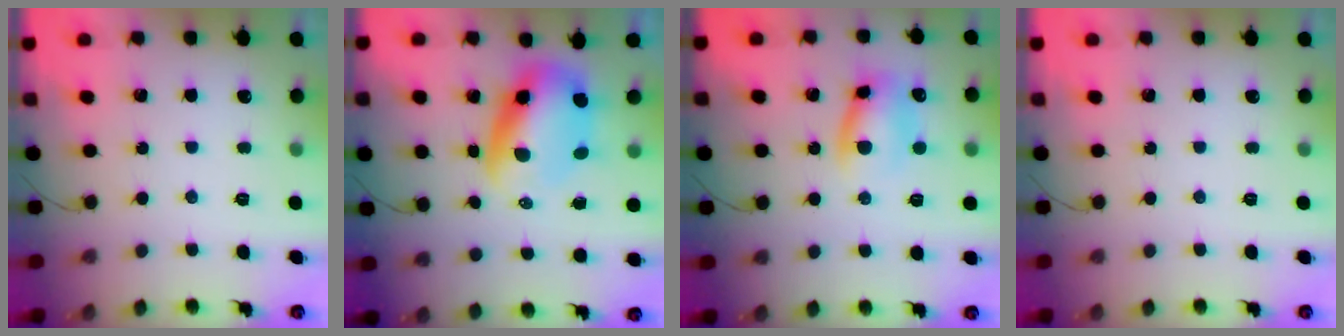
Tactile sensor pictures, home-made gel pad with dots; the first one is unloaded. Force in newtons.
{"total": 7.7, "press": 7.3, "slide": 2.2}
{"total": 9.6, "press": 9.6, "slide": 0.8}
{"total": 0.0}